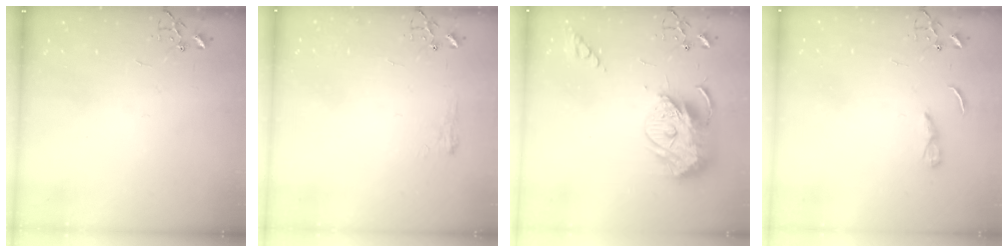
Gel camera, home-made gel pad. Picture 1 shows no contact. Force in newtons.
{"total": 7.3, "press": 7.3, "slide": 0.8}
{"total": 15.2, "press": 15.0, "slide": 1.9}
{"total": 3.3, "press": 3.3, "slide": 0.4}